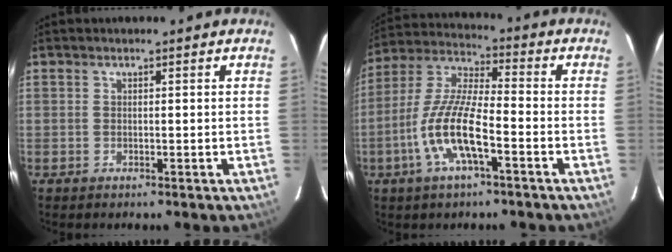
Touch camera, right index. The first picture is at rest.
{"total": 12.7, "force": [-5.0, 3.1, 11.2], "torque": [-0.239, -0.002, -0.099]}